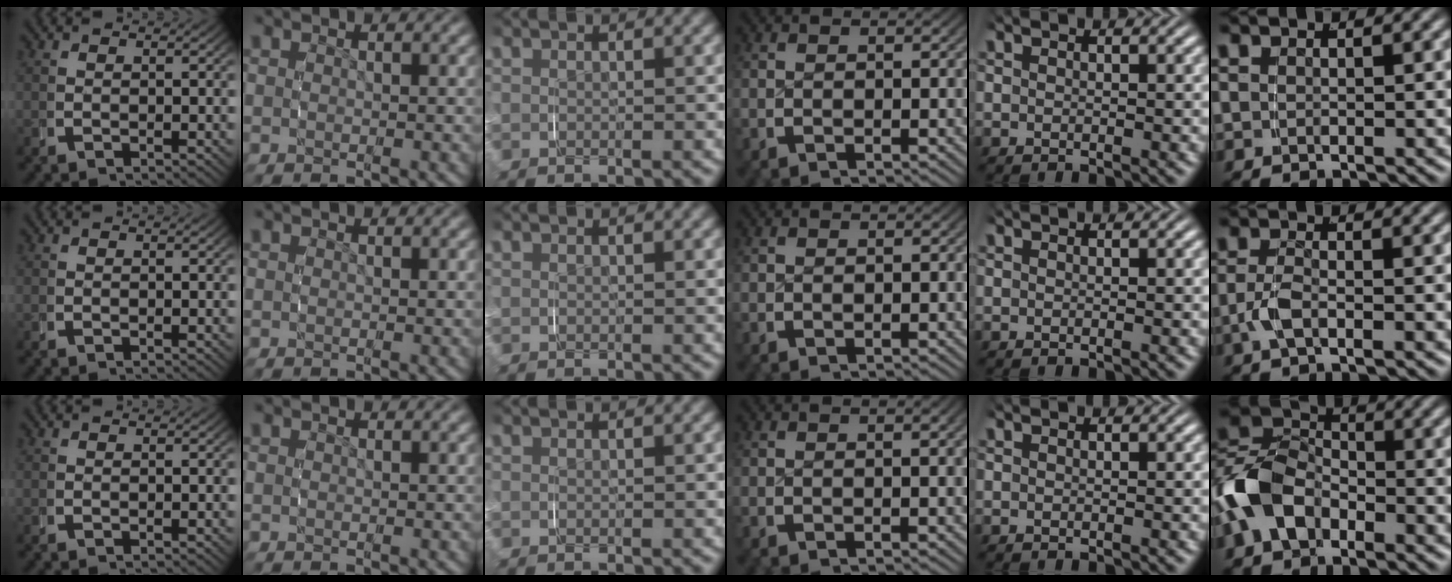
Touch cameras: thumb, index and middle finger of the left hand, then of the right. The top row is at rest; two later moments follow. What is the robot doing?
{"motion": "grasp_and_lifting", "object": "keyboard"}